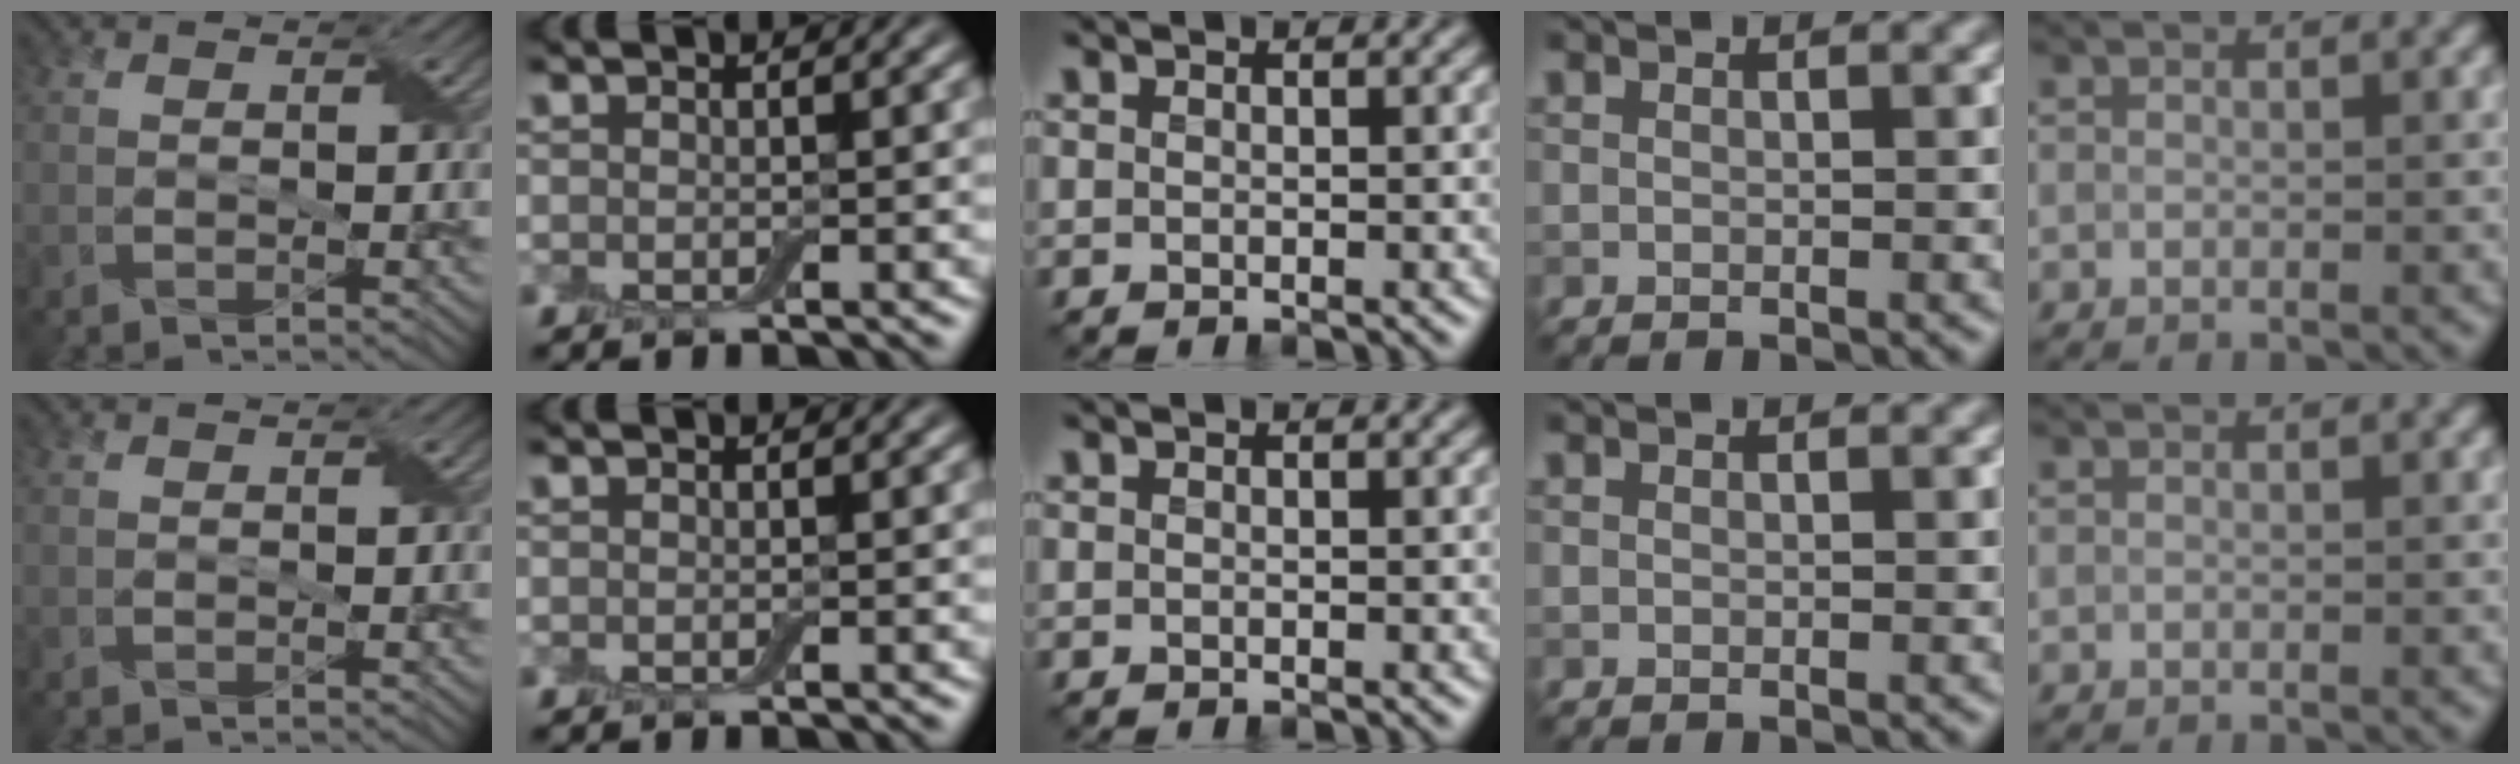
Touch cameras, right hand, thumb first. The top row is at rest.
{}